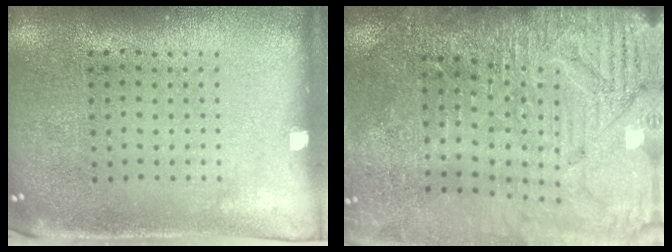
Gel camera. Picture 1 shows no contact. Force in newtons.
{"total": 3.7, "press": 3.6, "slide": 0.7}